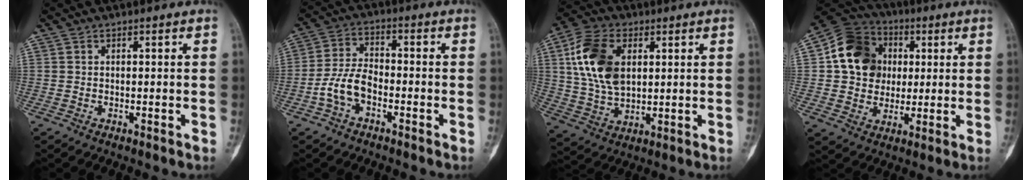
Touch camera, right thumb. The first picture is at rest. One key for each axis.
{"total": 7.1, "fx": -2.9, "fy": 4.1, "fz": 5.0, "tx": -0.097, "ty": 0.029, "tz": -0.064}
{"total": 14.5, "fx": 3.8, "fy": 9.1, "fz": 10.8, "tx": -0.203, "ty": -0.002, "tz": 0.074}
{"total": 14.8, "fx": 2.5, "fy": 12.6, "fz": 7.4, "tx": -0.104, "ty": 0.011, "tz": 0.040}